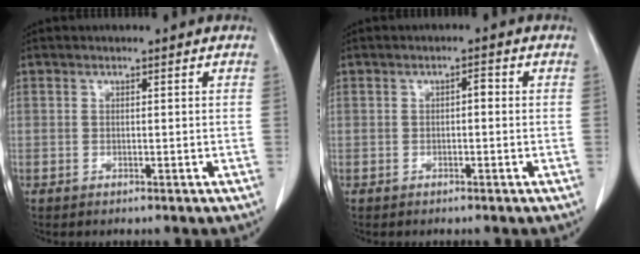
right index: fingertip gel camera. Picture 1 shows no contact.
{"total": 1.3, "force": [-0.1, 0.5, 1.1], "torque": [-0.015, 0.005, -0.003]}